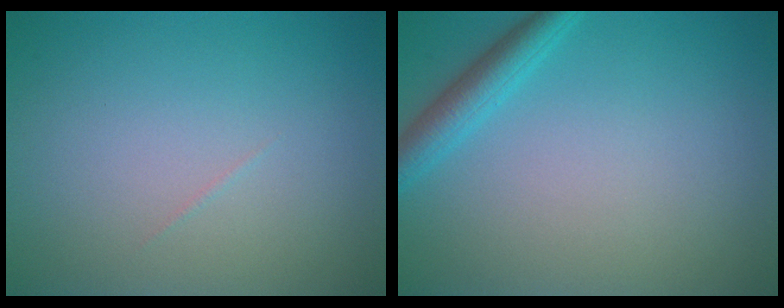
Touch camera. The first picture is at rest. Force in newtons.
{"total": 2.7, "press": 2.7, "slide": 0.1}